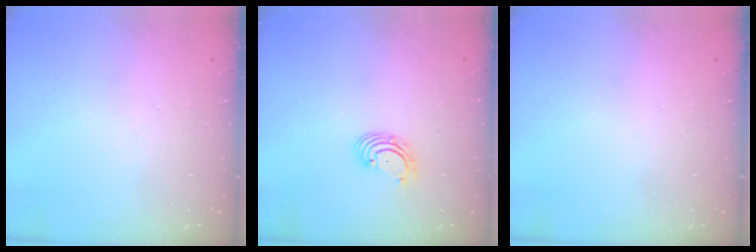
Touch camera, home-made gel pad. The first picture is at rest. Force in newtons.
{"total": 2.9, "press": 2.9, "slide": 0.3}
{"total": 0.0}